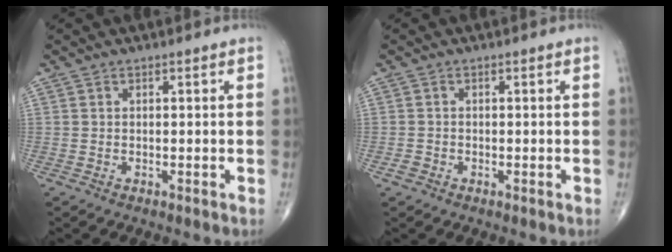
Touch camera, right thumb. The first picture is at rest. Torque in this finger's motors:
{"motor_torque": [-0.14, -0.05, -0.14, -0.11, 0.03]}